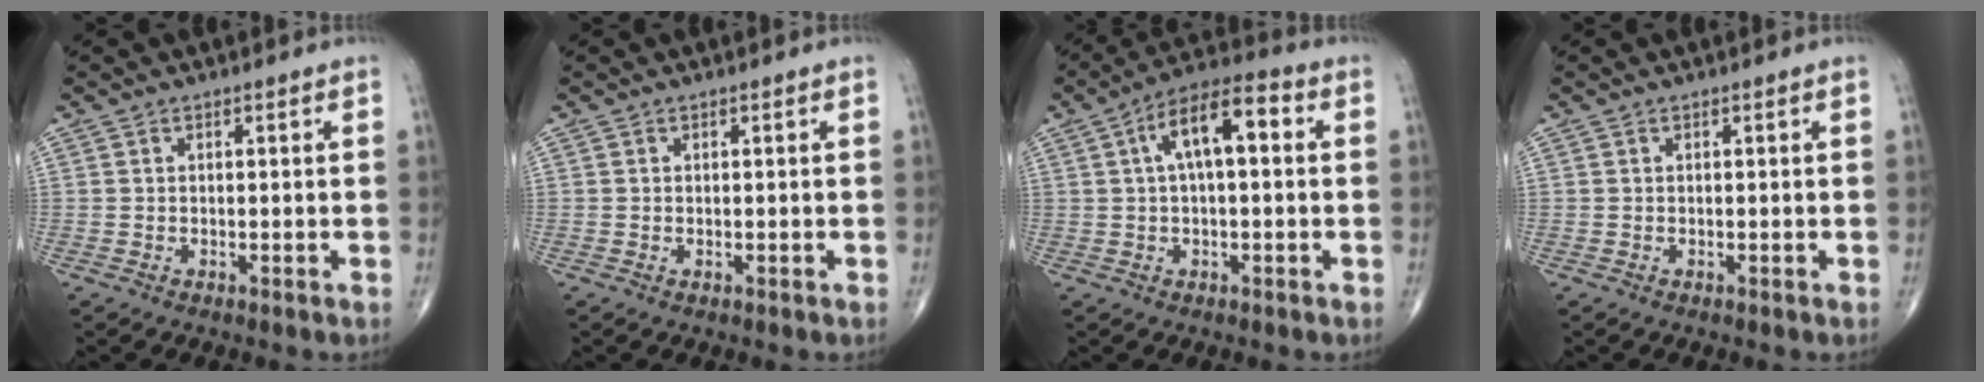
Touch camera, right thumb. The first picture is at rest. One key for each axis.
{"total": 0.0}
{"total": 10.7, "fx": 2.1, "fy": 4.4, "fz": 9.5, "tx": -0.158, "ty": 0.035, "tz": 0.025}
{"total": 0.0}